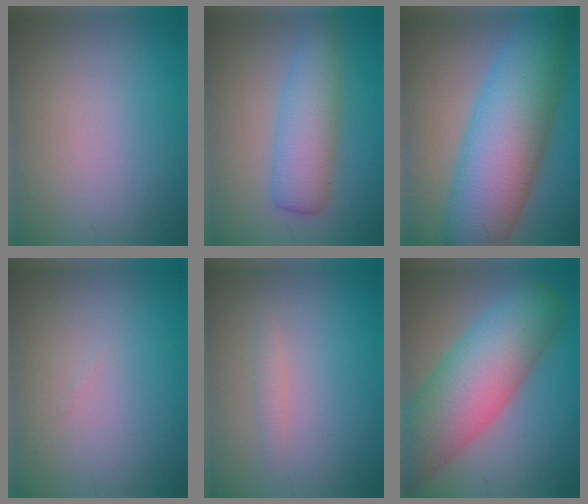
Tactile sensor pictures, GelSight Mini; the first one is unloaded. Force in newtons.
{"total": 4.9, "press": 4.9, "slide": 0.1}
{"total": 12.3, "press": 12.3, "slide": 0.2}
{"total": 0.0}
{"total": 0.8, "press": 0.8, "slide": 0.1}
{"total": 10.8, "press": 10.8, "slide": 0.5}